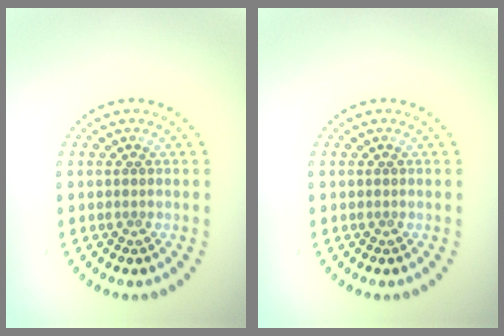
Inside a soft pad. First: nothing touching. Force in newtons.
{"total": 0.0}